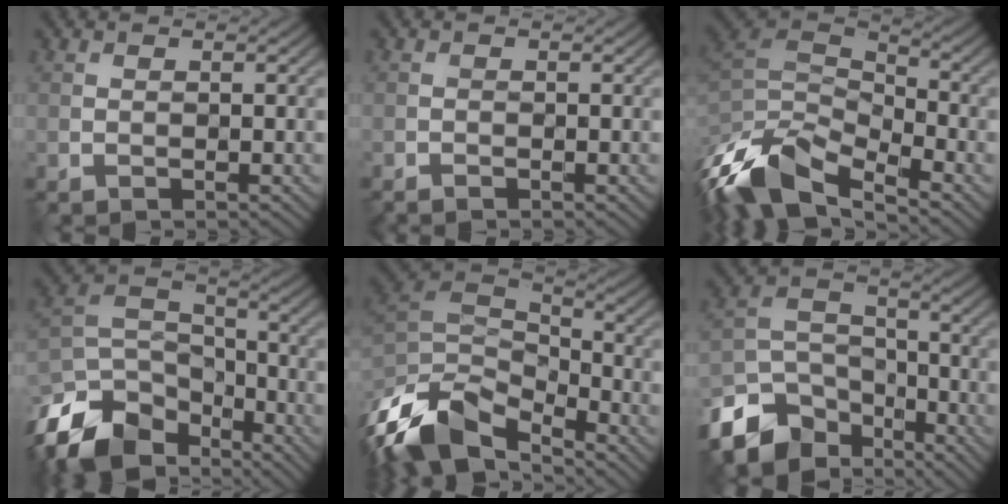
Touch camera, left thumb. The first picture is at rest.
{"total": 0.7, "force": [-0.7, 0.0, 0.3], "torque": [-0.006, 0.000, -0.013]}
{"total": 12.8, "force": [-7.5, 5.8, 8.7], "torque": [-0.212, -0.014, -0.137]}
{"total": 14.9, "force": [-10.3, 8.2, 7.1], "torque": [-0.201, -0.027, -0.186]}
{"total": 13.5, "force": [-8.1, 6.8, 8.3], "torque": [-0.214, -0.016, -0.150]}
{"total": 12.1, "force": [-8.4, 7.1, 5.1], "torque": [-0.129, -0.018, -0.160]}